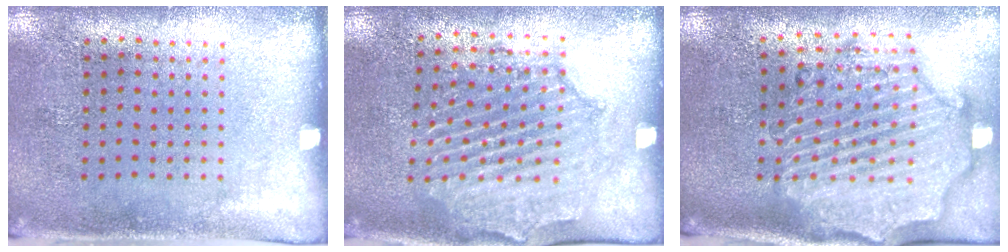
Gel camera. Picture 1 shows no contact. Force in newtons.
{"total": 1.9, "press": 1.9, "slide": 0.4}
{"total": 3.1, "press": 2.7, "slide": 1.5}